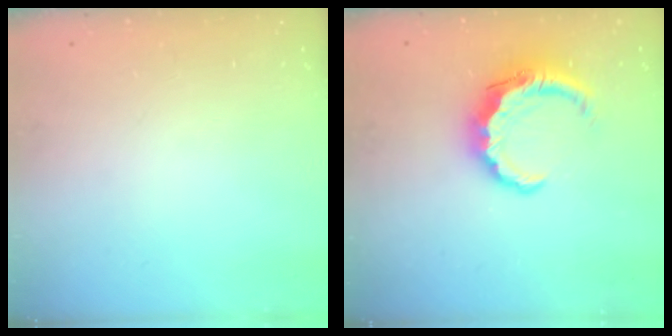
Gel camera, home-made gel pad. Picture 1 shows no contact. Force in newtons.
{"total": 8.7, "press": 8.6, "slide": 1.4}